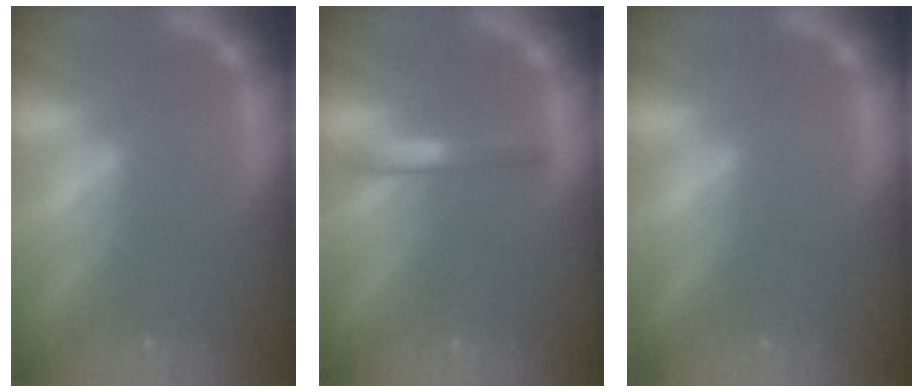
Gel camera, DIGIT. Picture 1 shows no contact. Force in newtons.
{"total": 2.0}
{"total": 0.0}